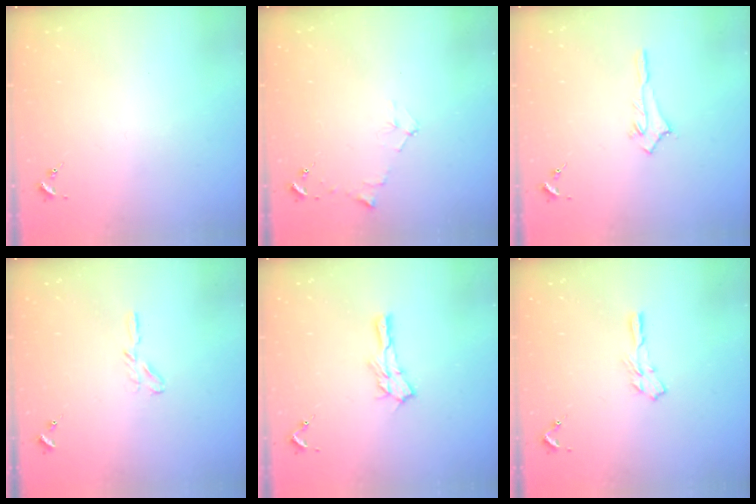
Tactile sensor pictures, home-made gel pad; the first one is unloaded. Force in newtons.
{"total": 6.2, "press": 6.1, "slide": 0.7}
{"total": 2.8, "press": 2.7, "slide": 0.4}
{"total": 3.7, "press": 3.7, "slide": 0.4}
{"total": 8.4, "press": 8.4, "slide": 0.3}
{"total": 3.8, "press": 3.8, "slide": 0.4}